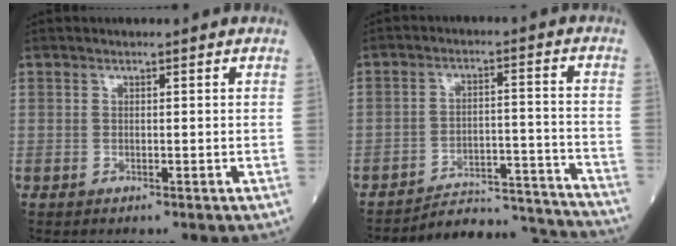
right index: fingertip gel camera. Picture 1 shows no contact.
{"total": 13.7, "force": [-13.7, 0.6, 0.4], "torque": [0.010, 0.035, -0.190]}